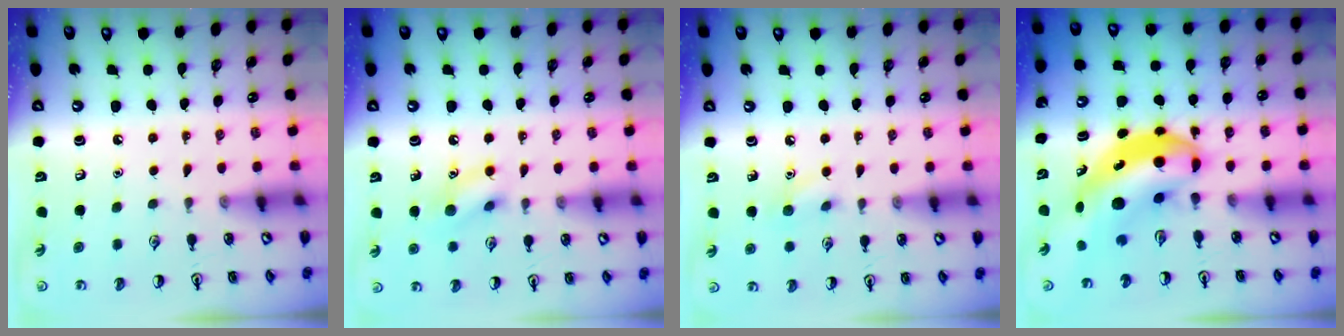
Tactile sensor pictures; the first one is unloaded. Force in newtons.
{"total": 10.0, "press": 10.0, "slide": 0.8}
{"total": 6.2, "press": 5.9, "slide": 1.9}
{"total": 8.2, "press": 7.9, "slide": 2.3}